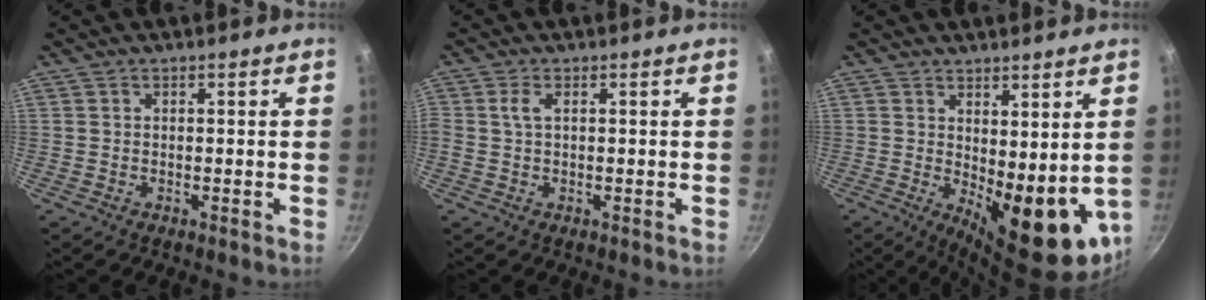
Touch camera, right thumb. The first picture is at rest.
{"total": 2.0, "force": [0.4, 1.0, 1.7], "torque": [-0.038, 0.003, 0.008]}
{"total": 13.2, "force": [1.6, 5.7, 11.8], "torque": [-0.134, -0.036, 0.040]}